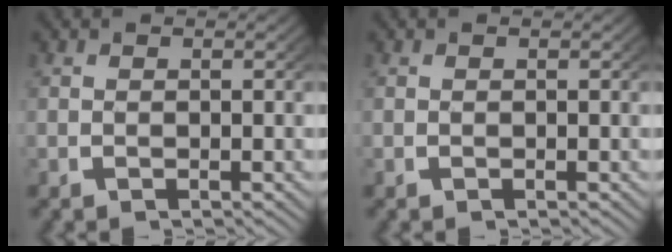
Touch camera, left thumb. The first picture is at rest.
{"total": 0.0}